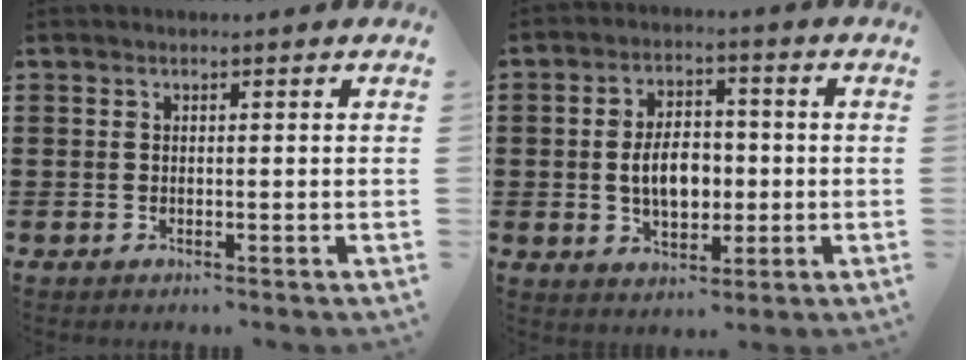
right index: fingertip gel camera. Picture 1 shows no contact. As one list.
[{"total": 6.6, "force": [-0.5, 4.1, 5.2], "torque": [-0.083, 0.000, -0.018]}]